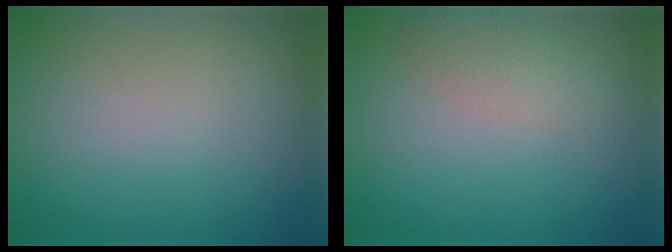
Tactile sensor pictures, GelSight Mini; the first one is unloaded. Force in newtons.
{"total": 2.0, "press": 2.0, "slide": 0.0}